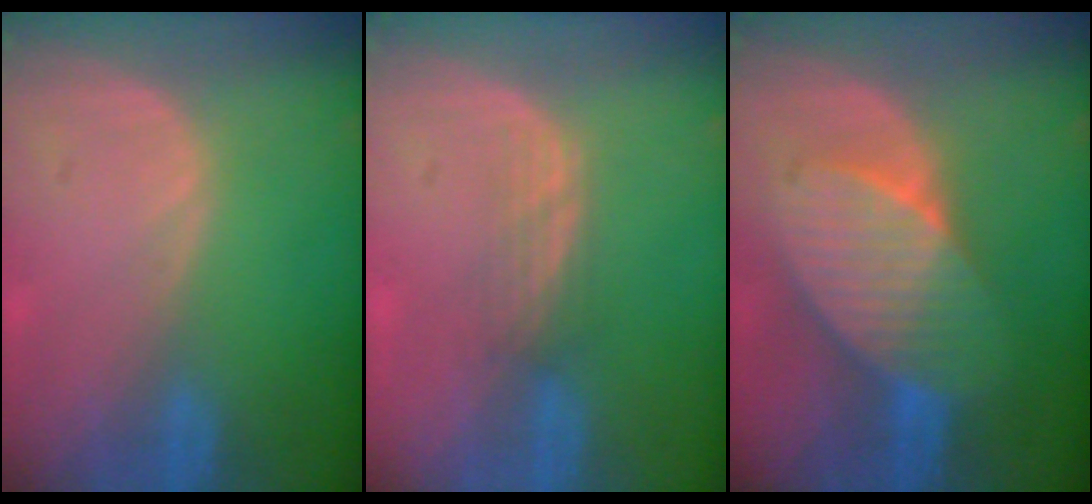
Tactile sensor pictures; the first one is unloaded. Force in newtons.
{"total": 2.4, "press": 2.3, "slide": 0.8}
{"total": 7.9, "press": 7.9, "slide": 0.1}